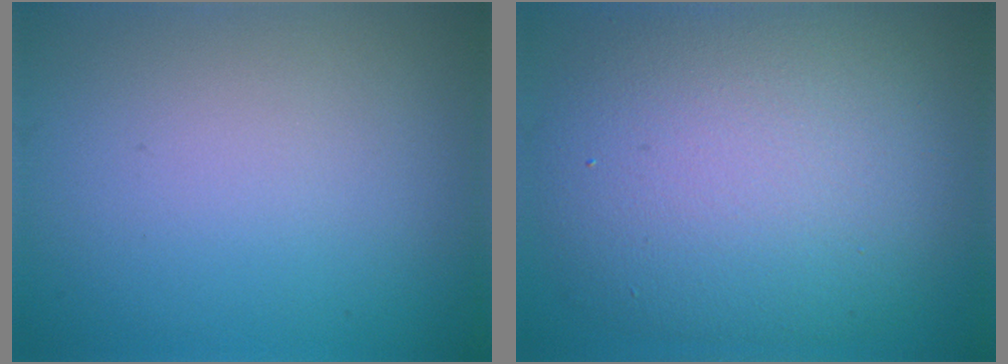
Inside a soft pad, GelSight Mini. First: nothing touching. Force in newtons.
{"total": 10.8, "press": 10.8, "slide": 1.0}